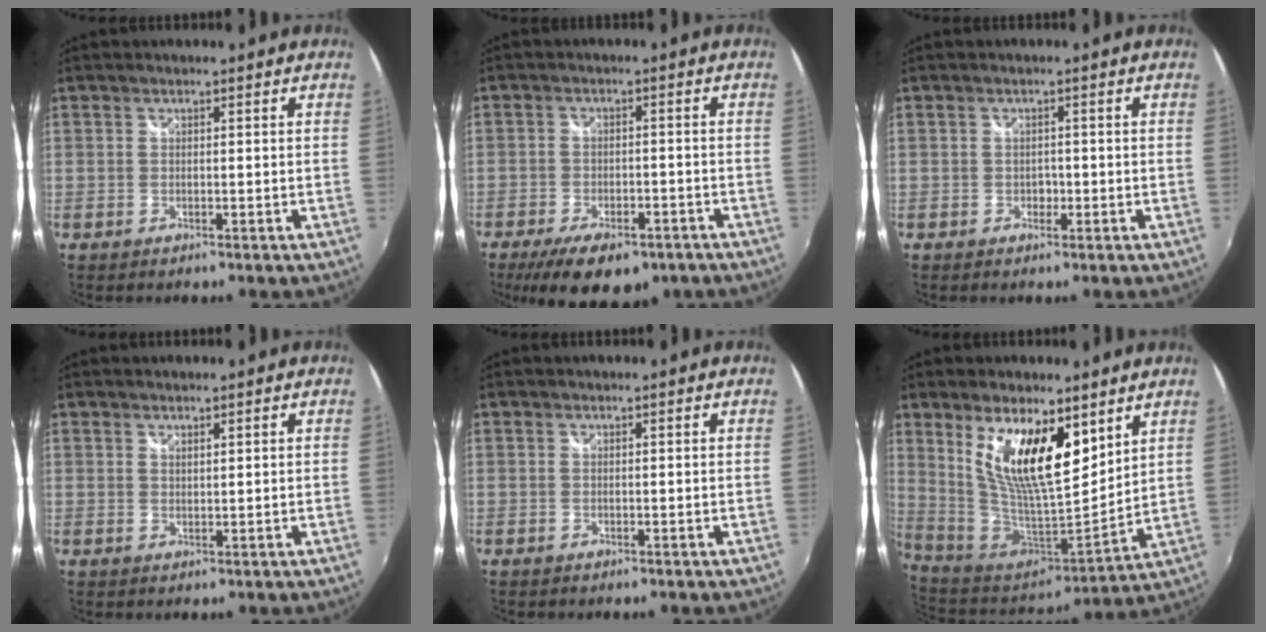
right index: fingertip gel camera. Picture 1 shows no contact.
{"total": 13.9, "force": [-9.4, 5.8, 8.3], "torque": [-0.175, -0.029, -0.134]}
{"total": 1.4, "force": [-0.6, 1.2, 0.4], "torque": [-0.006, -0.001, -0.006]}
{"total": 1.1, "force": [1.0, 0.4, 0.4], "torque": [-0.004, 0.000, 0.017]}
{"total": 0.0}
{"total": 18.2, "force": [8.1, 6.5, 14.9], "torque": [-0.277, -0.007, 0.160]}